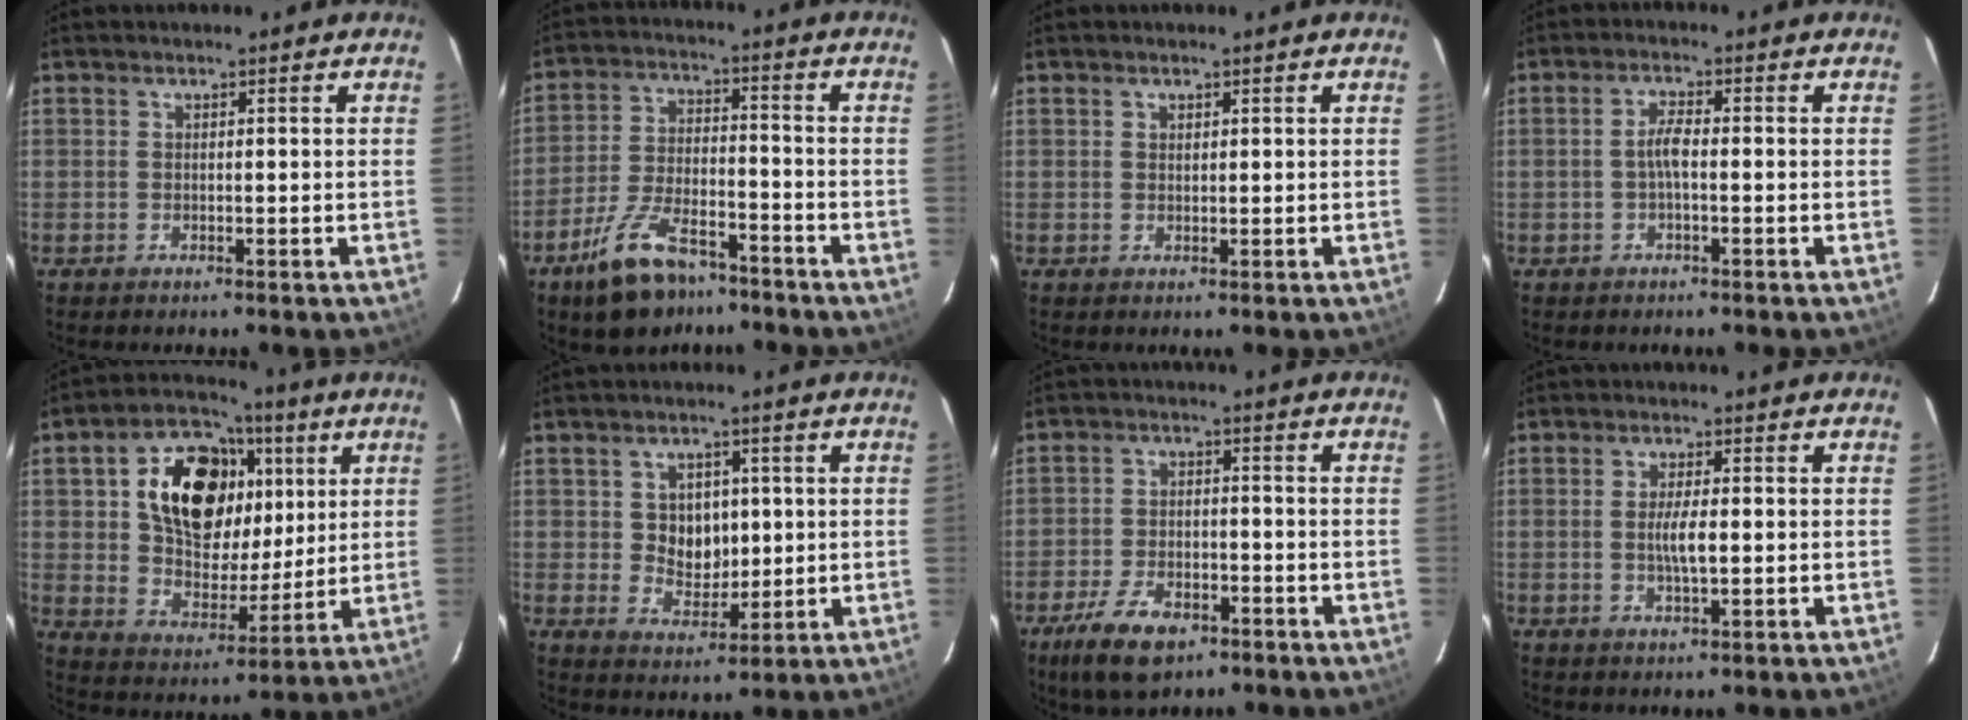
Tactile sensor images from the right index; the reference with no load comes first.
{"total": 12.4, "force": [-8.7, 5.3, 7.1], "torque": [-0.152, -0.004, -0.151]}
{"total": 0.7, "force": [0.4, 0.5, 0.2], "torque": [-0.003, 0.002, 0.008]}
{"total": 2.7, "force": [-0.6, 0.5, 2.5], "torque": [-0.052, 0.007, -0.012]}
{"total": 18.9, "force": [5.9, 12.6, 12.8], "torque": [-0.240, 0.036, 0.110]}
{"total": 6.9, "force": [0.8, 5.7, 3.8], "torque": [-0.064, 0.007, 0.026]}
{"total": 10.2, "force": [-6.4, 4.9, 6.2], "torque": [-0.149, -0.012, -0.112]}
{"total": 3.9, "force": [-0.2, 0.8, 3.8], "torque": [-0.070, -0.002, -0.003]}